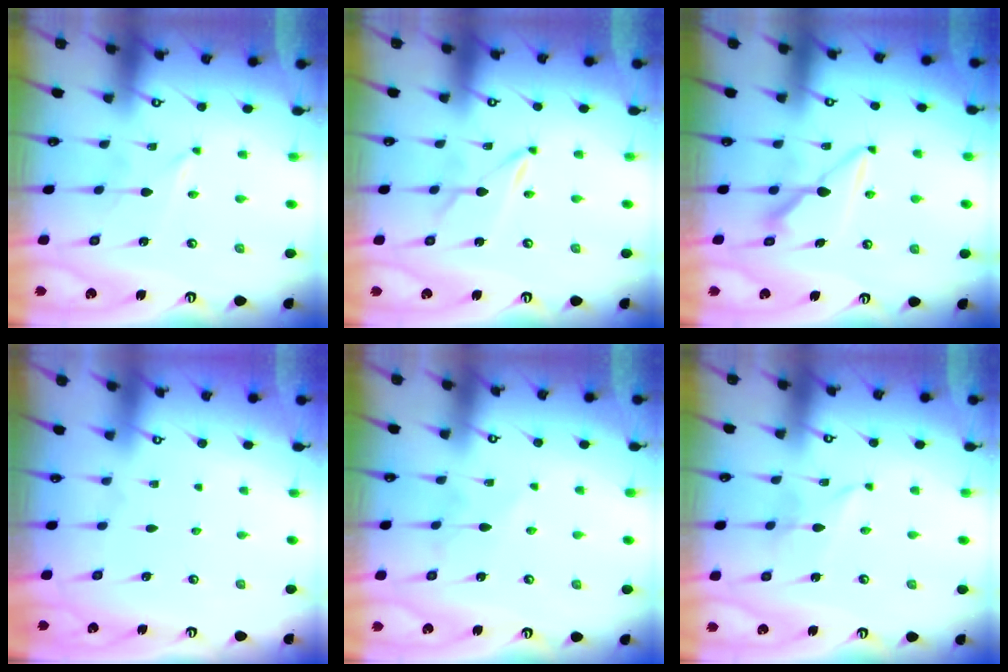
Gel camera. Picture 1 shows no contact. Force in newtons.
{"total": 2.0, "press": 2.0, "slide": 0.1}
{"total": 9.8, "press": 9.8, "slide": 0.5}
{"total": 0.0}
{"total": 5.2, "press": 5.1, "slide": 0.5}
{"total": 2.6, "press": 2.6, "slide": 0.3}